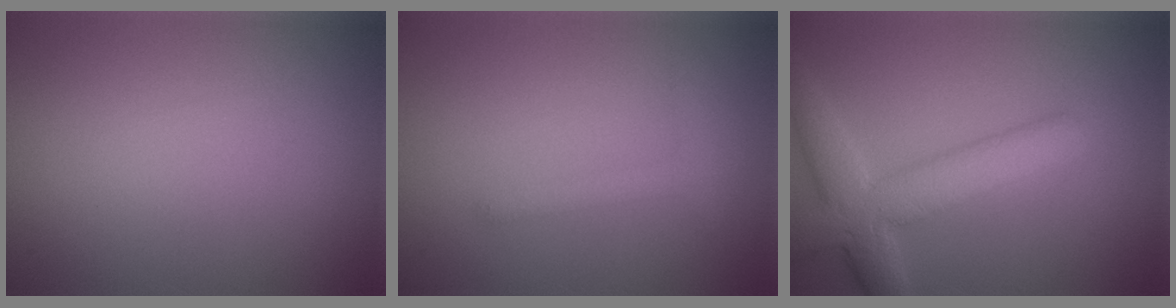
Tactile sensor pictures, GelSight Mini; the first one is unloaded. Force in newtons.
{"total": 1.3, "press": 1.3, "slide": 0.0}
{"total": 5.8, "press": 5.8, "slide": 0.4}